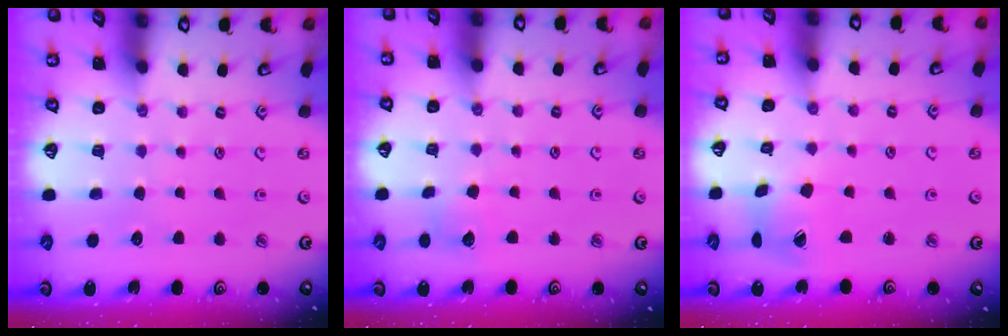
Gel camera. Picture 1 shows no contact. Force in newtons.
{"total": 6.6, "press": 6.6, "slide": 0.8}
{"total": 7.8, "press": 7.7, "slide": 0.8}